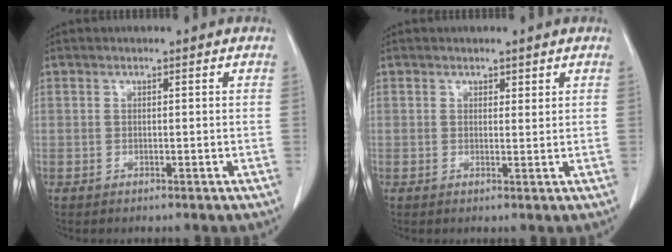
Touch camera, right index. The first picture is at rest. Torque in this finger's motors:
{"motor_torque": [-0.11, 0.60, 0.03, -0.01]}